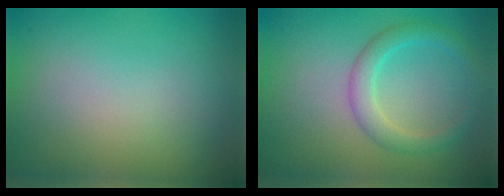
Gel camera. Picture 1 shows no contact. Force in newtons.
{"total": 2.7, "press": 2.7, "slide": 0.1}